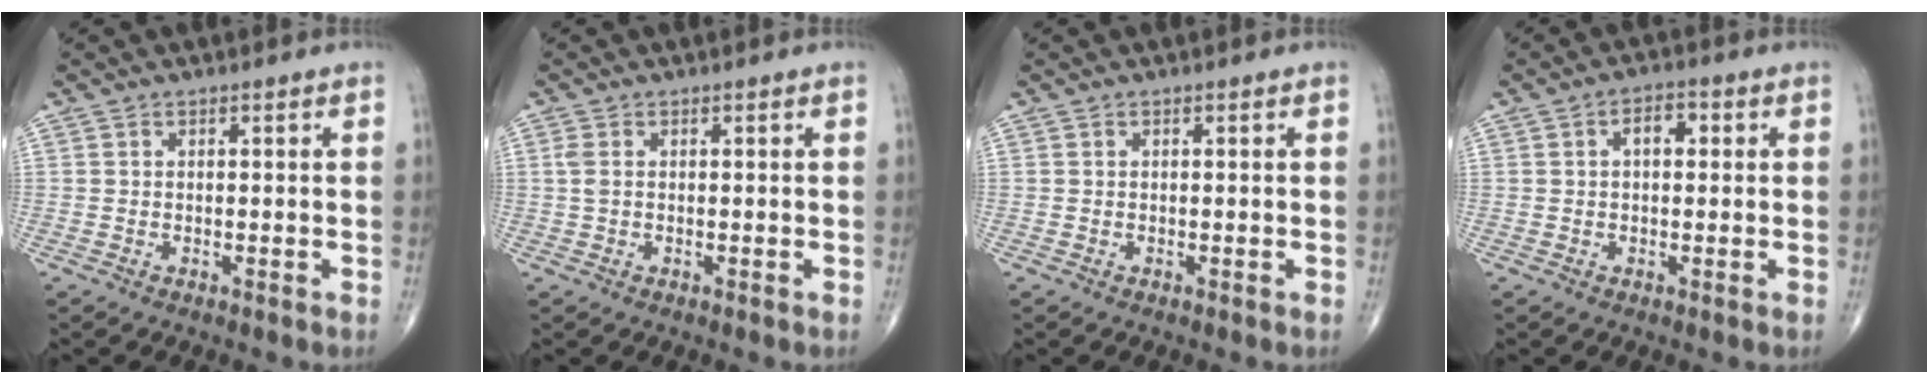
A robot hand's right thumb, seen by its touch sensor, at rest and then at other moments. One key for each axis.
{"total": 1.6, "fx": 0.4, "fy": 0.8, "fz": 1.3, "tx": -0.038, "ty": 0.007, "tz": 0.010}
{"total": 0.0}
{"total": 4.1, "fx": 0.9, "fy": 2.3, "fz": 3.3, "tx": -0.044, "ty": 0.011, "tz": 0.011}